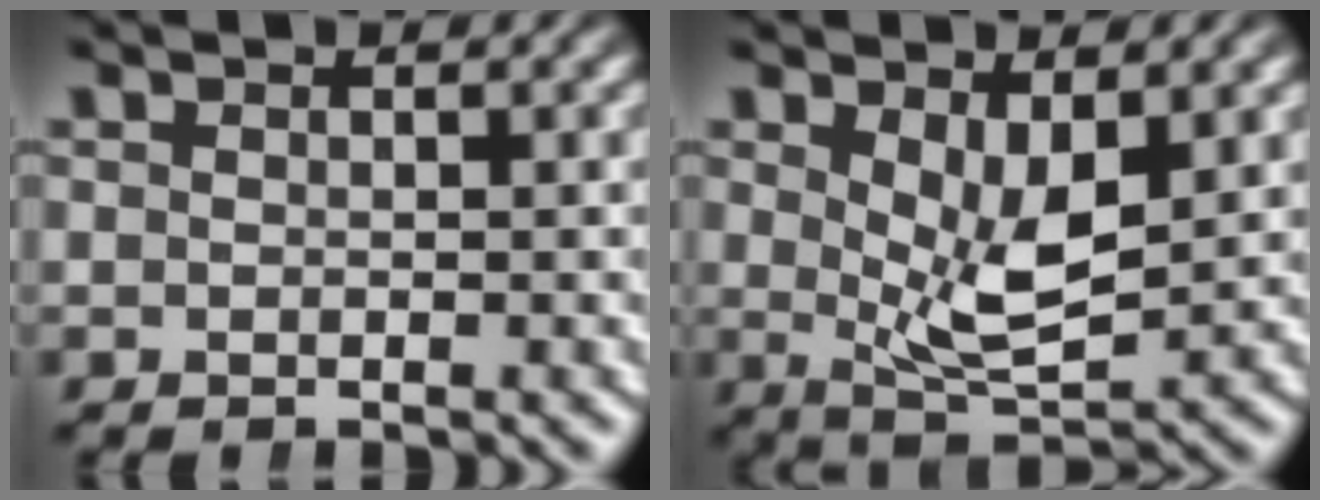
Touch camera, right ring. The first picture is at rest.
{"total": 4.9, "force": [1.0, 2.1, 4.3], "torque": [-0.068, -0.020, 0.024]}